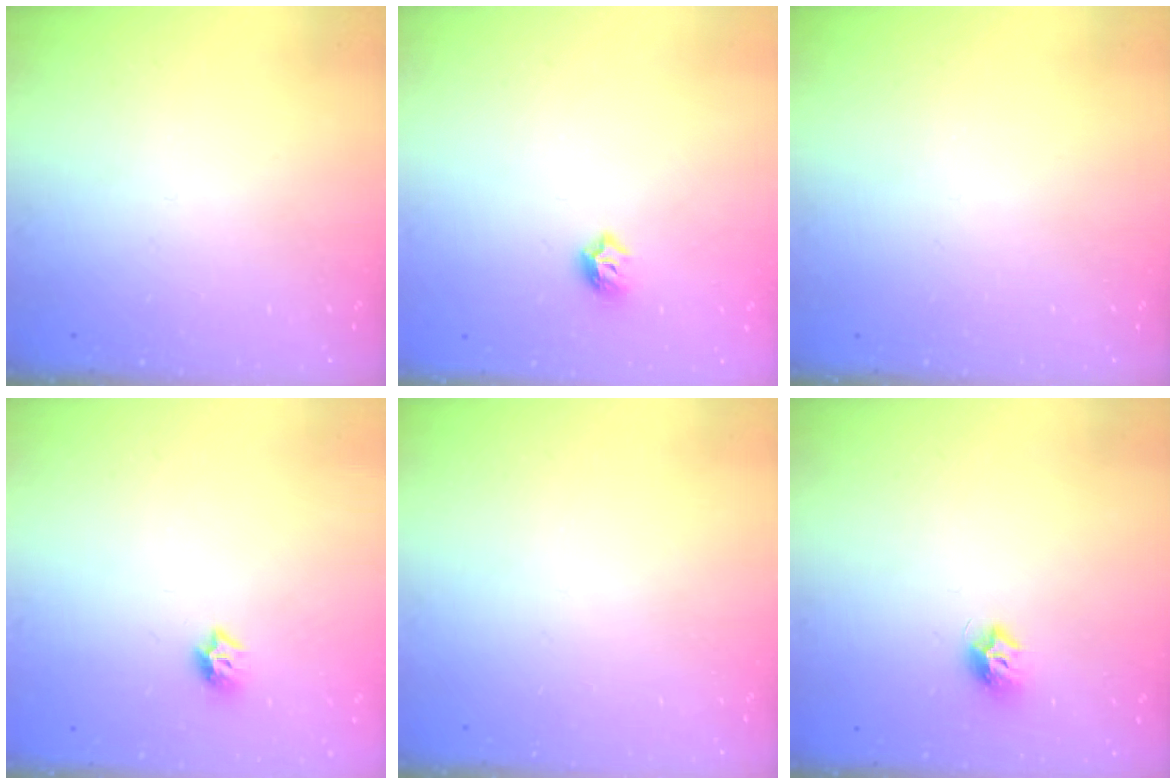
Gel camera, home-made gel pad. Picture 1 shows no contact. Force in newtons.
{"total": 5.6, "press": 5.6, "slide": 0.8}
{"total": 0.0}
{"total": 6.3, "press": 6.3, "slide": 0.2}
{"total": 0.0}
{"total": 8.2, "press": 8.2, "slide": 0.7}